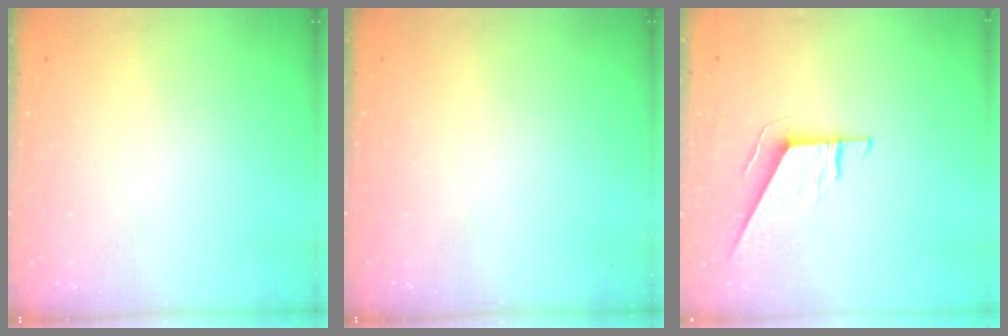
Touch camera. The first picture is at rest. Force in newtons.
{"total": 0.0}
{"total": 8.0, "press": 7.9, "slide": 0.3}